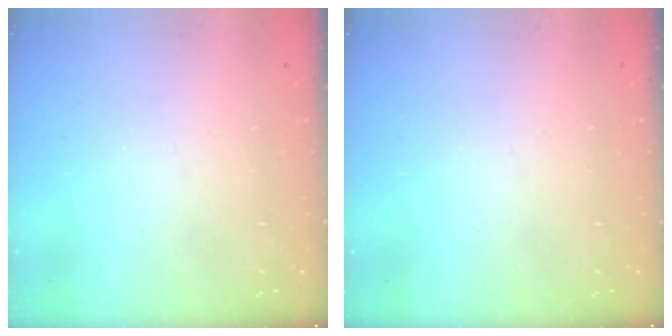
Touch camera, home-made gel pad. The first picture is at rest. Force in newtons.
{"total": 0.0}